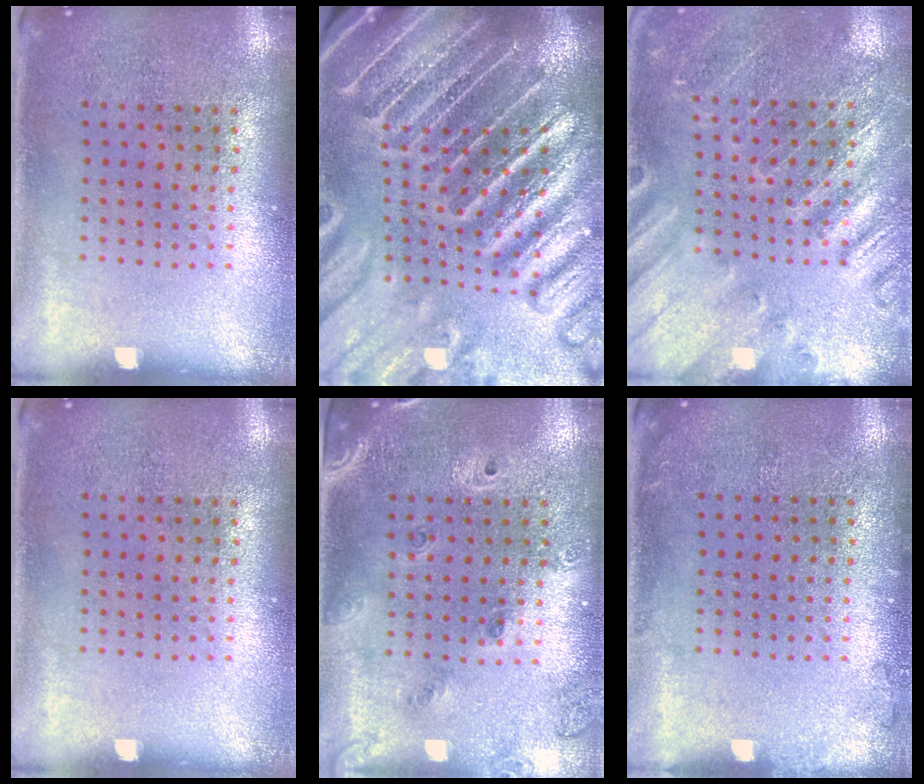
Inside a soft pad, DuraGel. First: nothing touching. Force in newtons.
{"total": 5.1, "press": 4.5, "slide": 2.4}
{"total": 2.5, "press": 2.5, "slide": 0.2}
{"total": 0.0}
{"total": 1.6, "press": 1.4, "slide": 0.8}
{"total": 0.8, "press": 0.7, "slide": 0.2}